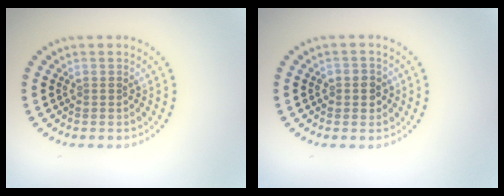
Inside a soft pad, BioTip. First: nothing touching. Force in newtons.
{"total": 1.8, "press": 1.7, "slide": 0.6}